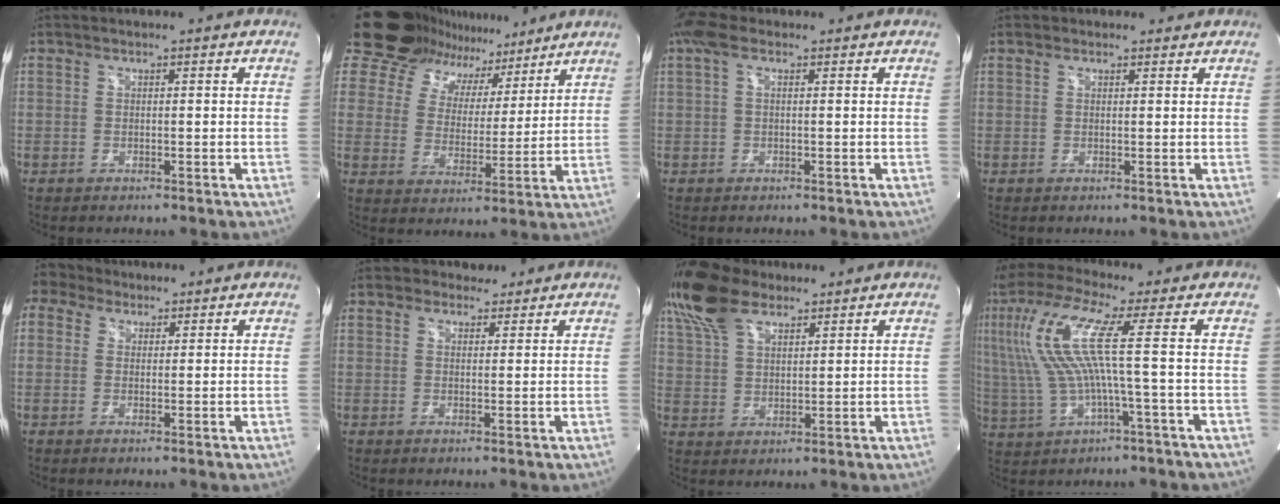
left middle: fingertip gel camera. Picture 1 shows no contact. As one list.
[{"total": 16.8, "force": [13.2, 9.0, 5.2], "torque": [-0.097, 0.033, 0.197]}, {"total": 3.5, "force": [1.9, 1.4, 2.6], "torque": [-0.067, 0.034, 0.034]}, {"total": 1.4, "force": [1.1, 1.0, -0.2], "torque": [0.009, 0.009, 0.011]}, {"total": 2.8, "force": [2.4, 1.5, -0.5], "torque": [0.001, 0.020, 0.047]}, {"total": 2.6, "force": [2.1, 1.5, -0.2], "torque": [0.012, 0.006, 0.028]}, {"total": 9.4, "force": [7.3, 3.9, 4.5], "torque": [-0.104, 0.029, 0.150]}, {"total": 16.4, "force": [3.0, 1.8, 16.0], "torque": [-0.370, 0.023, 0.054]}]